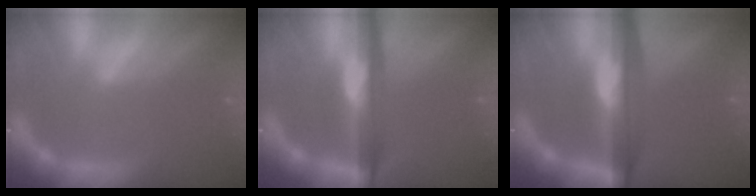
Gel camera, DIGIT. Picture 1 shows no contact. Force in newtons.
{"total": 7.1}
{"total": 9.0}